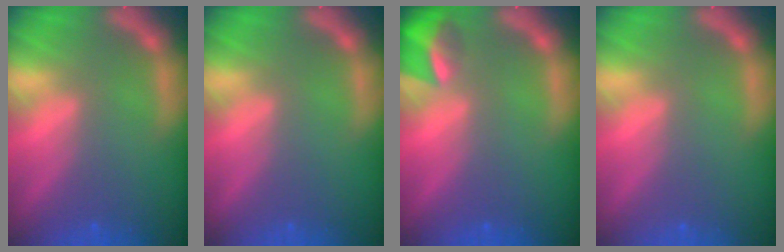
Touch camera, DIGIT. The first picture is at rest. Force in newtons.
{"total": 0.0}
{"total": 3.9}
{"total": 0.0}